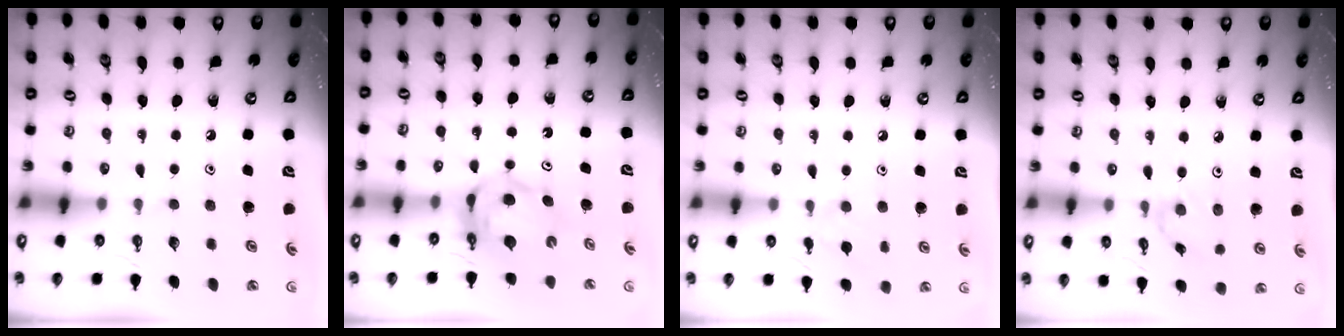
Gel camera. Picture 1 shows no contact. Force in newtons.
{"total": 9.3, "press": 9.2, "slide": 1.0}
{"total": 7.3, "press": 7.3, "slide": 0.7}
{"total": 3.0, "press": 2.9, "slide": 0.4}